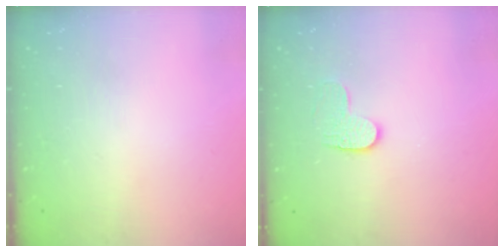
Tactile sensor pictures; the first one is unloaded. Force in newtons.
{"total": 5.7, "press": 5.7, "slide": 0.5}